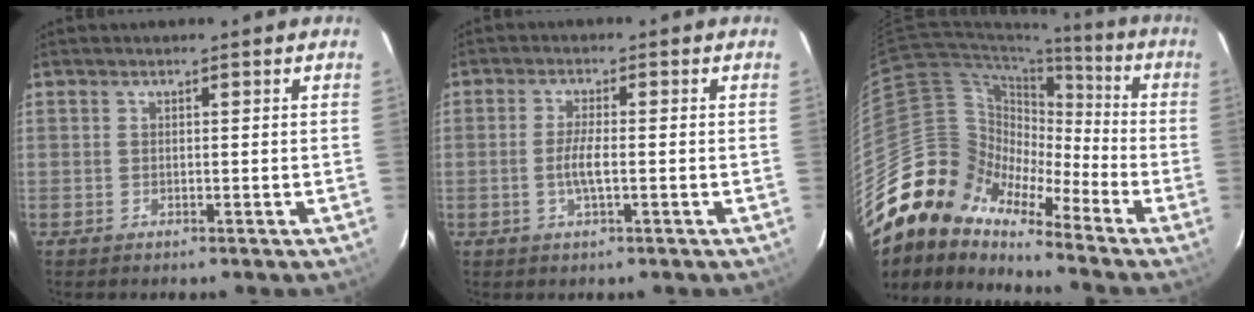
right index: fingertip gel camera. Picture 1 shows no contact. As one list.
[{"total": 3.7, "force": [-1.0, 0.4, 3.5], "torque": [-0.069, 0.000, -0.020]}, {"total": 14.9, "force": [-12.3, 7.0, 4.7], "torque": [-0.083, 0.025, -0.252]}]